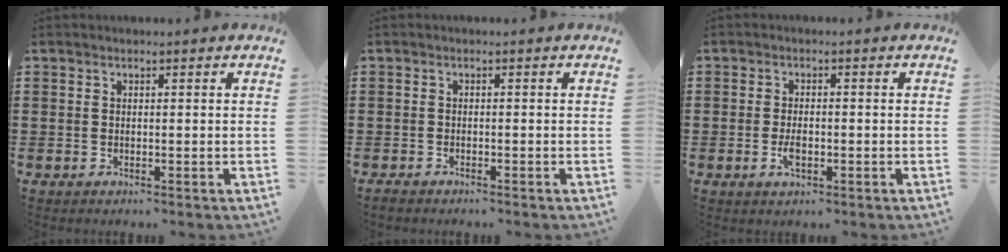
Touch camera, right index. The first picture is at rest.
{"total": 1.0, "force": [-1.0, 0.1, 0.0], "torque": [-0.002, 0.002, -0.021]}
{"total": 2.6, "force": [-0.8, 1.1, 2.2], "torque": [-0.049, -0.003, -0.015]}